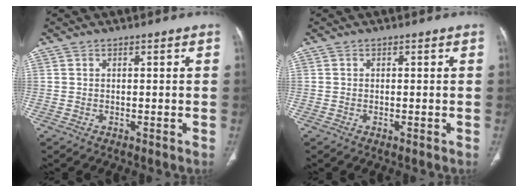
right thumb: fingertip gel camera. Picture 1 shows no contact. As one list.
[{"total": 0.0}]